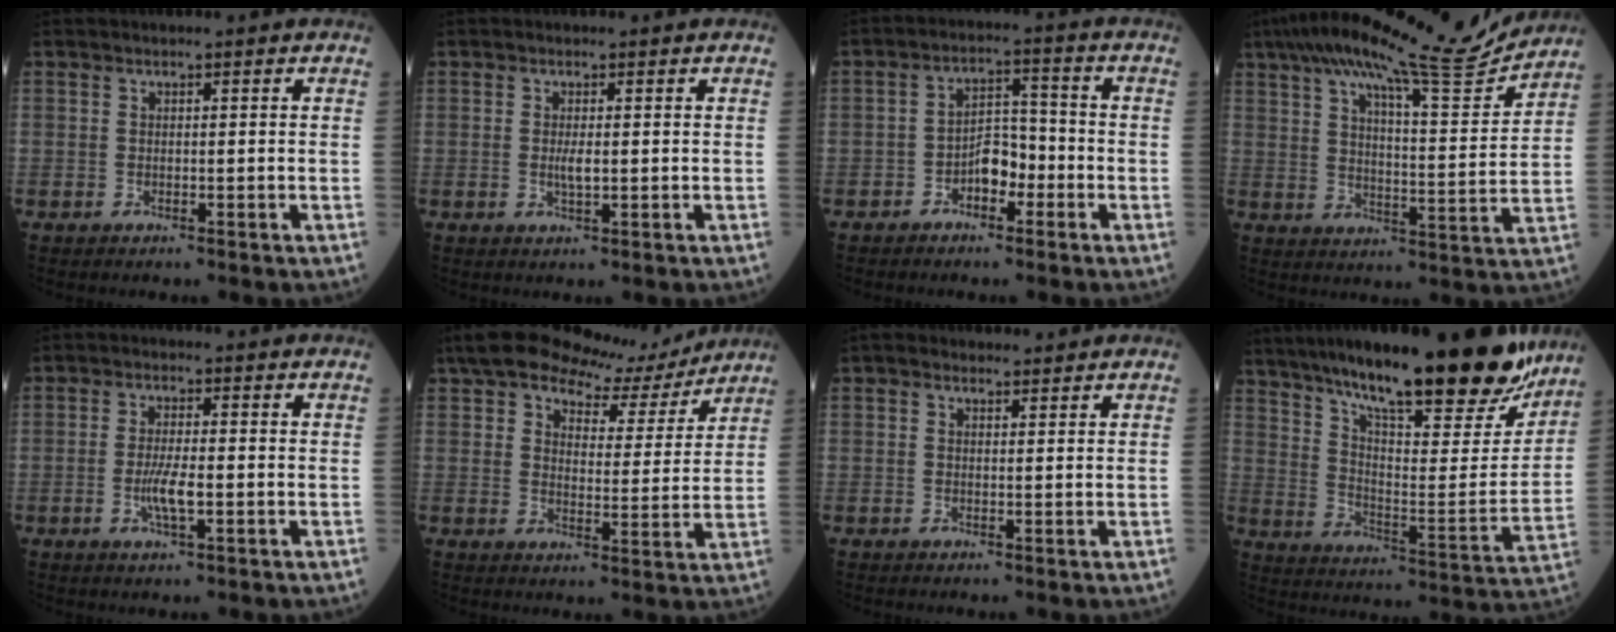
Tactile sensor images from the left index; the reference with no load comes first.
{"total": 1.8, "force": [0.0, 0.5, 1.8], "torque": [-0.040, -0.002, 0.001]}
{"total": 5.0, "force": [-2.4, 2.6, 3.6], "torque": [-0.062, 0.015, -0.046]}
{"total": 19.1, "force": [16.6, 1.3, 9.2], "torque": [-0.154, -0.001, 0.239]}
{"total": 4.2, "force": [-1.1, 0.7, 4.0], "torque": [-0.084, -0.004, -0.019]}
{"total": 12.7, "force": [10.9, 4.3, 4.8], "torque": [-0.073, 0.016, 0.151]}
{"total": 1.4, "force": [1.2, 0.8, 0.3], "torque": [-0.013, 0.010, 0.017]}
{"total": 28.5, "force": [22.7, 4.9, 16.7], "torque": [-0.262, -0.021, 0.322]}